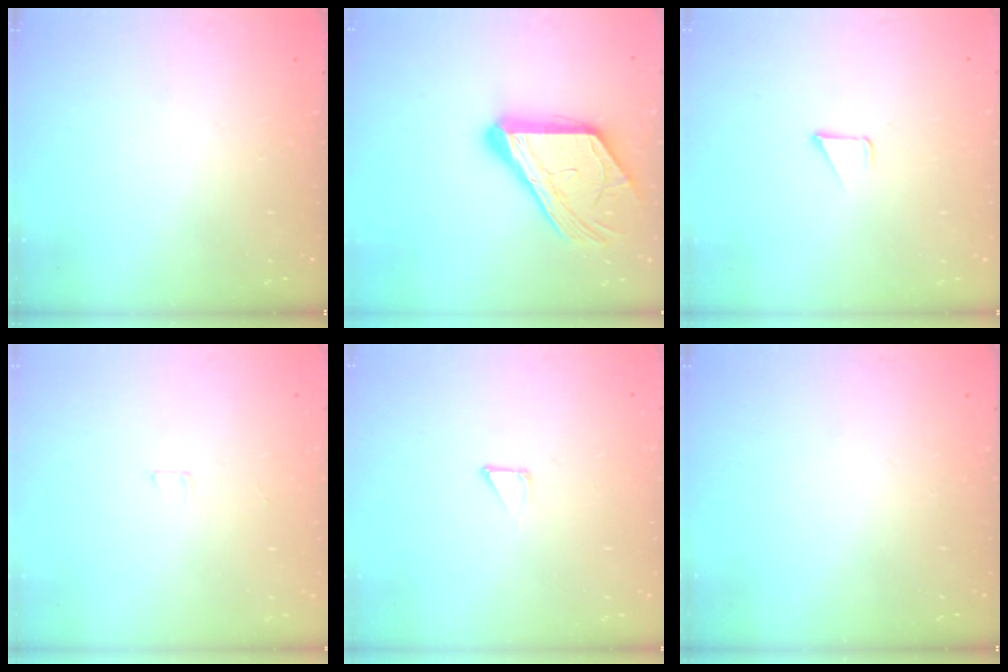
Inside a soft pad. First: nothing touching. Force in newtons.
{"total": 17.1, "press": 17.0, "slide": 1.6}
{"total": 1.2, "press": 1.2, "slide": 0.1}
{"total": 1.8, "press": 1.8, "slide": 0.1}
{"total": 1.7, "press": 1.7, "slide": 0.0}
{"total": 0.0}